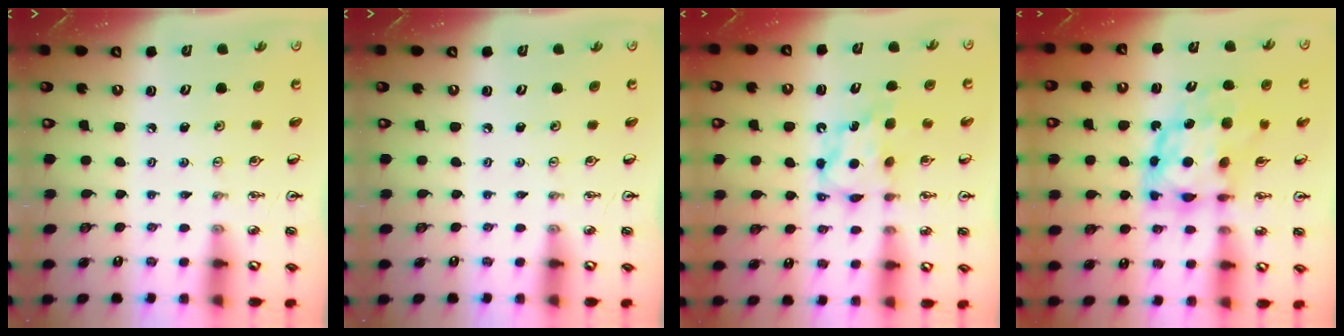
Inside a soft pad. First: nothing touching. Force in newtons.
{"total": 0.0}
{"total": 6.2, "press": 6.2, "slide": 0.3}
{"total": 10.1, "press": 10.0, "slide": 1.0}